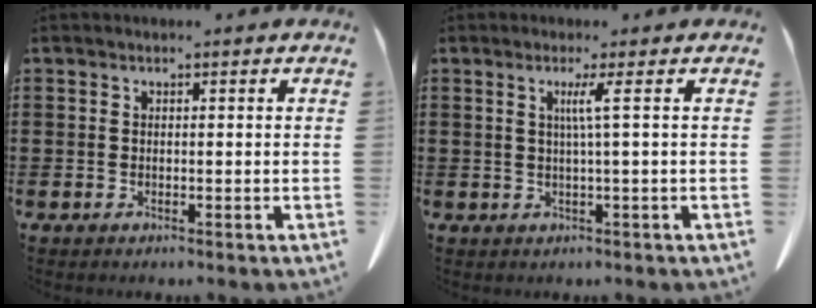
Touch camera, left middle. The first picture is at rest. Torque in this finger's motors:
{"motor_torque": [0.65, 0.03, 0.26, 0.07]}